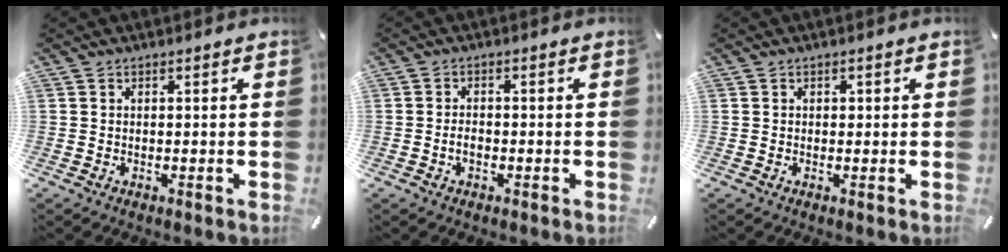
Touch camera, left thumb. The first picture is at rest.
{"total": 2.3, "force": [-0.9, 1.3, 1.7], "torque": [-0.033, 0.006, -0.016]}
{"total": 0.6, "force": [0.1, 0.5, 0.2], "torque": [-0.004, 0.003, 0.000]}